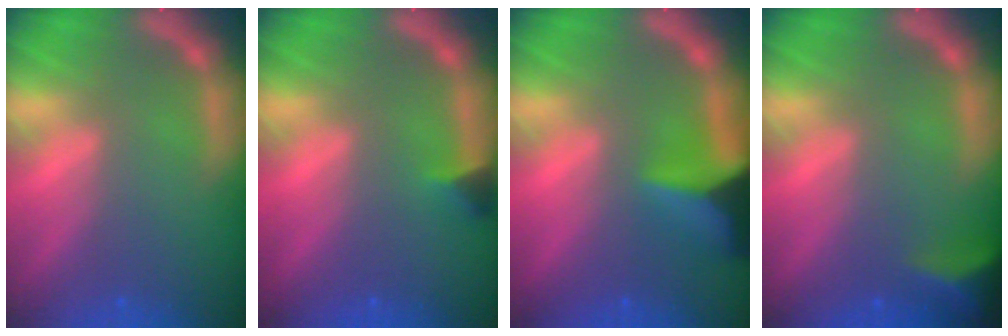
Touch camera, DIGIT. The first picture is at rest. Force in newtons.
{"total": 1.4}
{"total": 7.5}
{"total": 4.5}